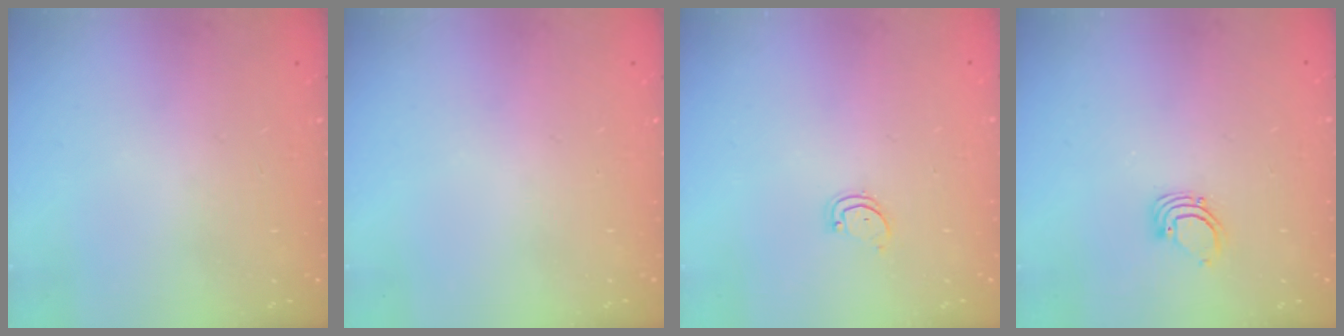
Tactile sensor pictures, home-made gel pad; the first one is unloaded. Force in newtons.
{"total": 0.0}
{"total": 2.3, "press": 2.3, "slide": 0.1}
{"total": 2.7, "press": 2.7, "slide": 0.1}